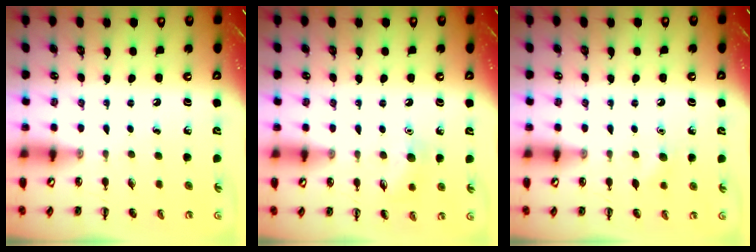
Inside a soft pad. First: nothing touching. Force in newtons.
{"total": 7.5, "press": 7.3, "slide": 1.6}
{"total": 3.5, "press": 3.4, "slide": 0.8}